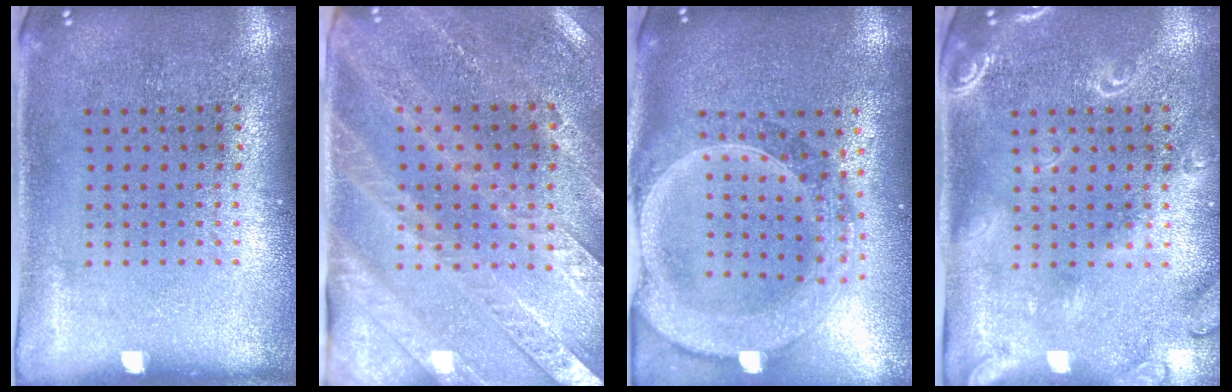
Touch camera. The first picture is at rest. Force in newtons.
{"total": 2.9, "press": 2.7, "slide": 1.1}
{"total": 2.7, "press": 2.4, "slide": 1.4}
{"total": 2.1, "press": 1.9, "slide": 1.0}